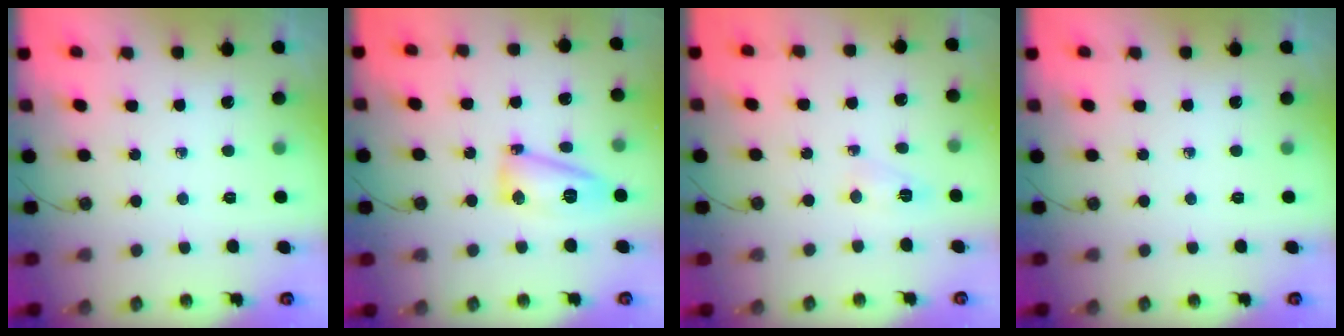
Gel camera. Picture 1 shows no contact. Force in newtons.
{"total": 10.5, "press": 10.2, "slide": 2.1}
{"total": 3.4, "press": 3.4, "slide": 0.6}
{"total": 0.0}